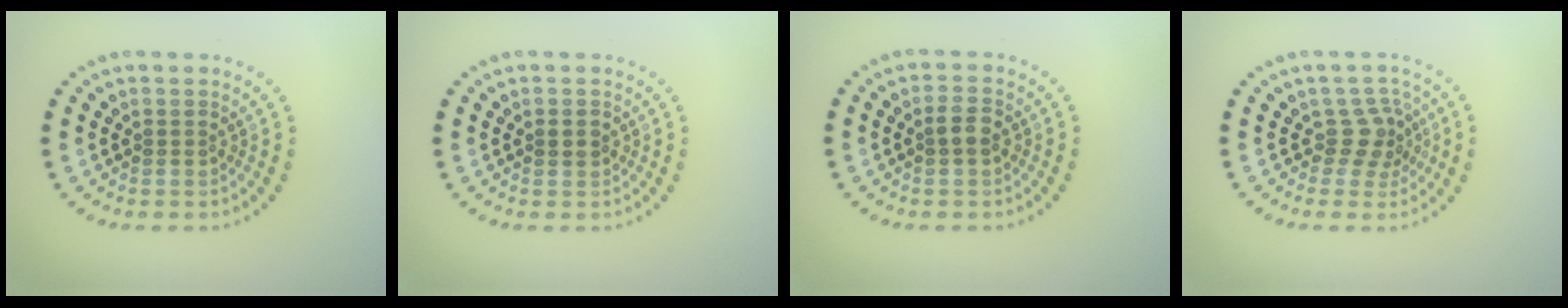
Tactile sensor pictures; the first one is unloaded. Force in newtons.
{"total": 1.2, "press": 1.2, "slide": 0.2}
{"total": 1.8, "press": 1.8, "slide": 0.4}
{"total": 2.6, "press": 2.0, "slide": 1.5}